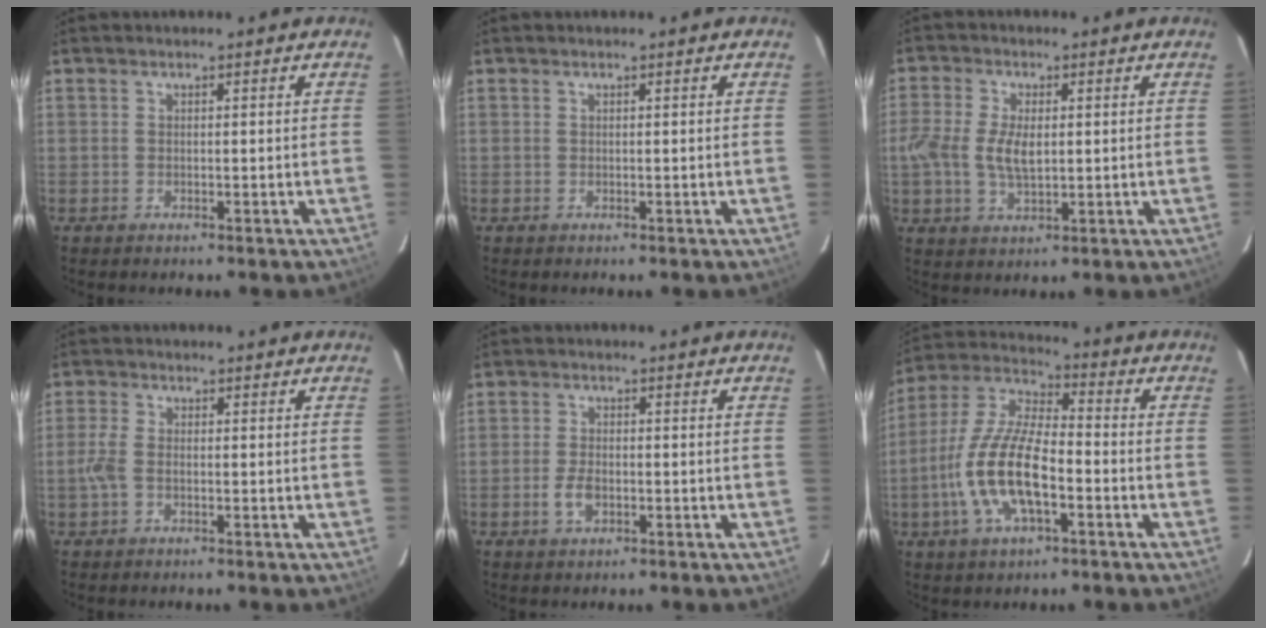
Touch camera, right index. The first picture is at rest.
{"total": 0.0}
{"total": 6.8, "force": [0.3, 3.7, 5.7], "torque": [-0.121, -0.002, 0.006]}
{"total": 3.3, "force": [-0.9, 1.6, 2.8], "torque": [-0.069, 0.002, -0.020]}
{"total": 3.6, "force": [-1.3, 2.0, 2.7], "torque": [-0.062, 0.000, -0.023]}
{"total": 15.7, "force": [-4.8, 5.8, 13.8], "torque": [-0.289, -0.004, -0.096]}